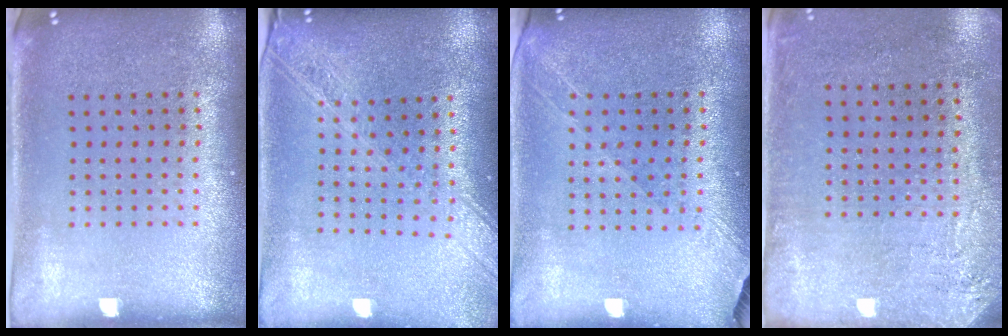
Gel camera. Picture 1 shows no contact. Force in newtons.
{"total": 2.3, "press": 1.9, "slide": 1.2}
{"total": 1.3, "press": 1.2, "slide": 0.6}
{"total": 2.7, "press": 2.3, "slide": 1.4}